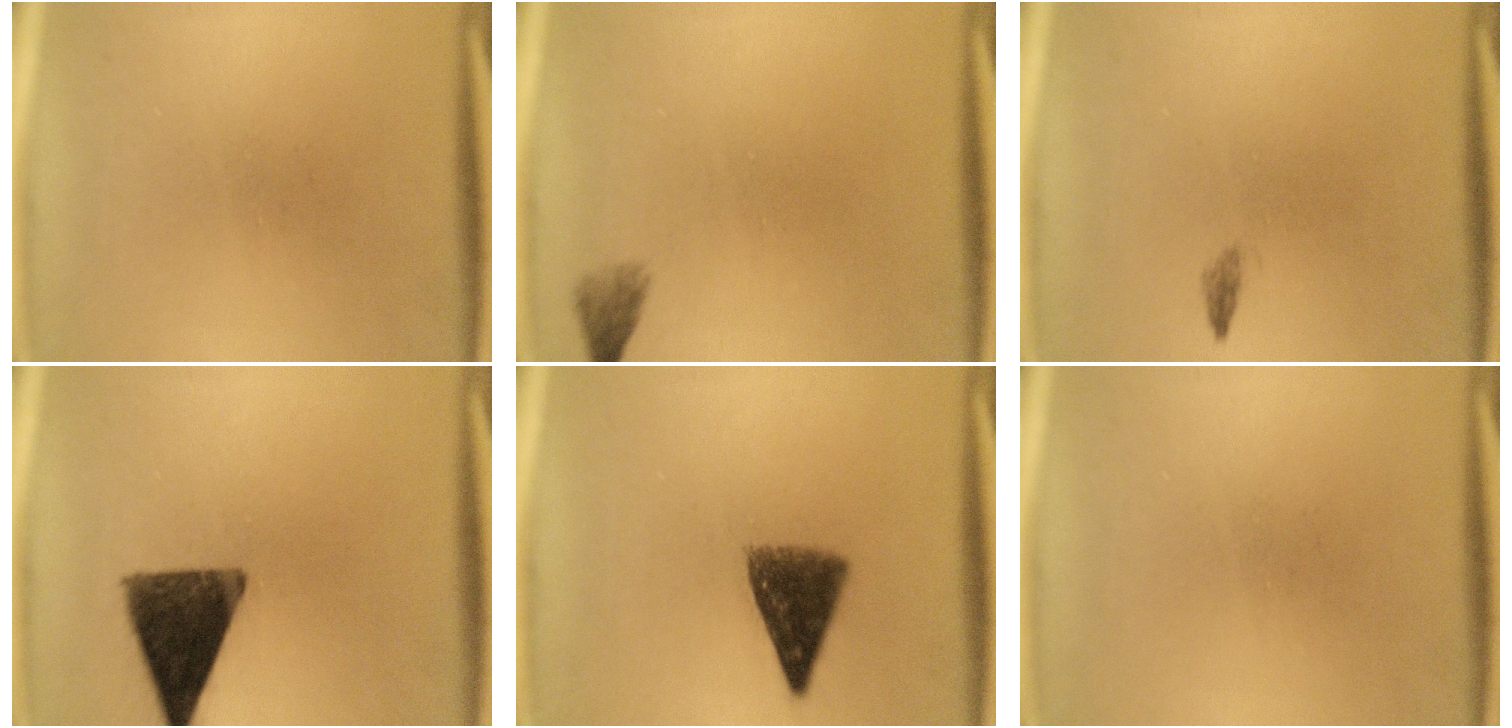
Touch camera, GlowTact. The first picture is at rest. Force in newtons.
{"total": 1.5}
{"total": 0.8}
{"total": 12.8}
{"total": 8.0}
{"total": 0.0}